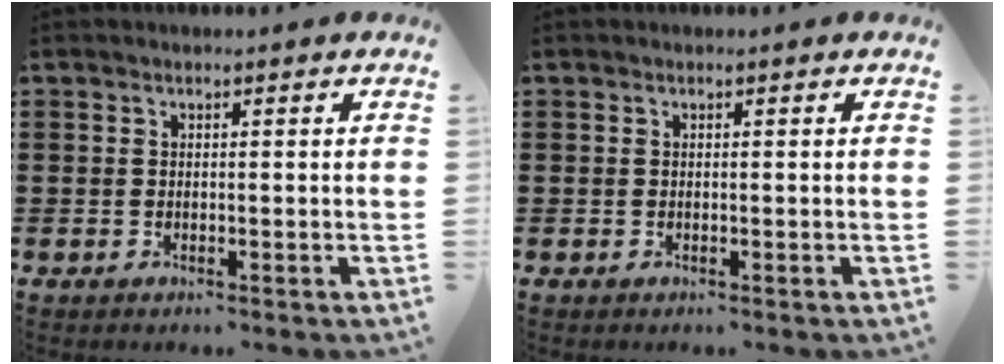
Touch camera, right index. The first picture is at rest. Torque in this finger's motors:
{"motor_torque": [0.73, 1.41, 0.00, 0.00]}